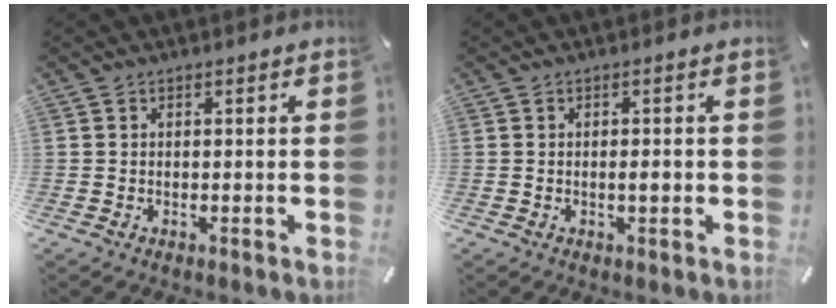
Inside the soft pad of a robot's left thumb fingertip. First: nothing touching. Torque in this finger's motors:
{"motor_torque": [0.51, 0.43, 0.31, 0.01, 0.01]}